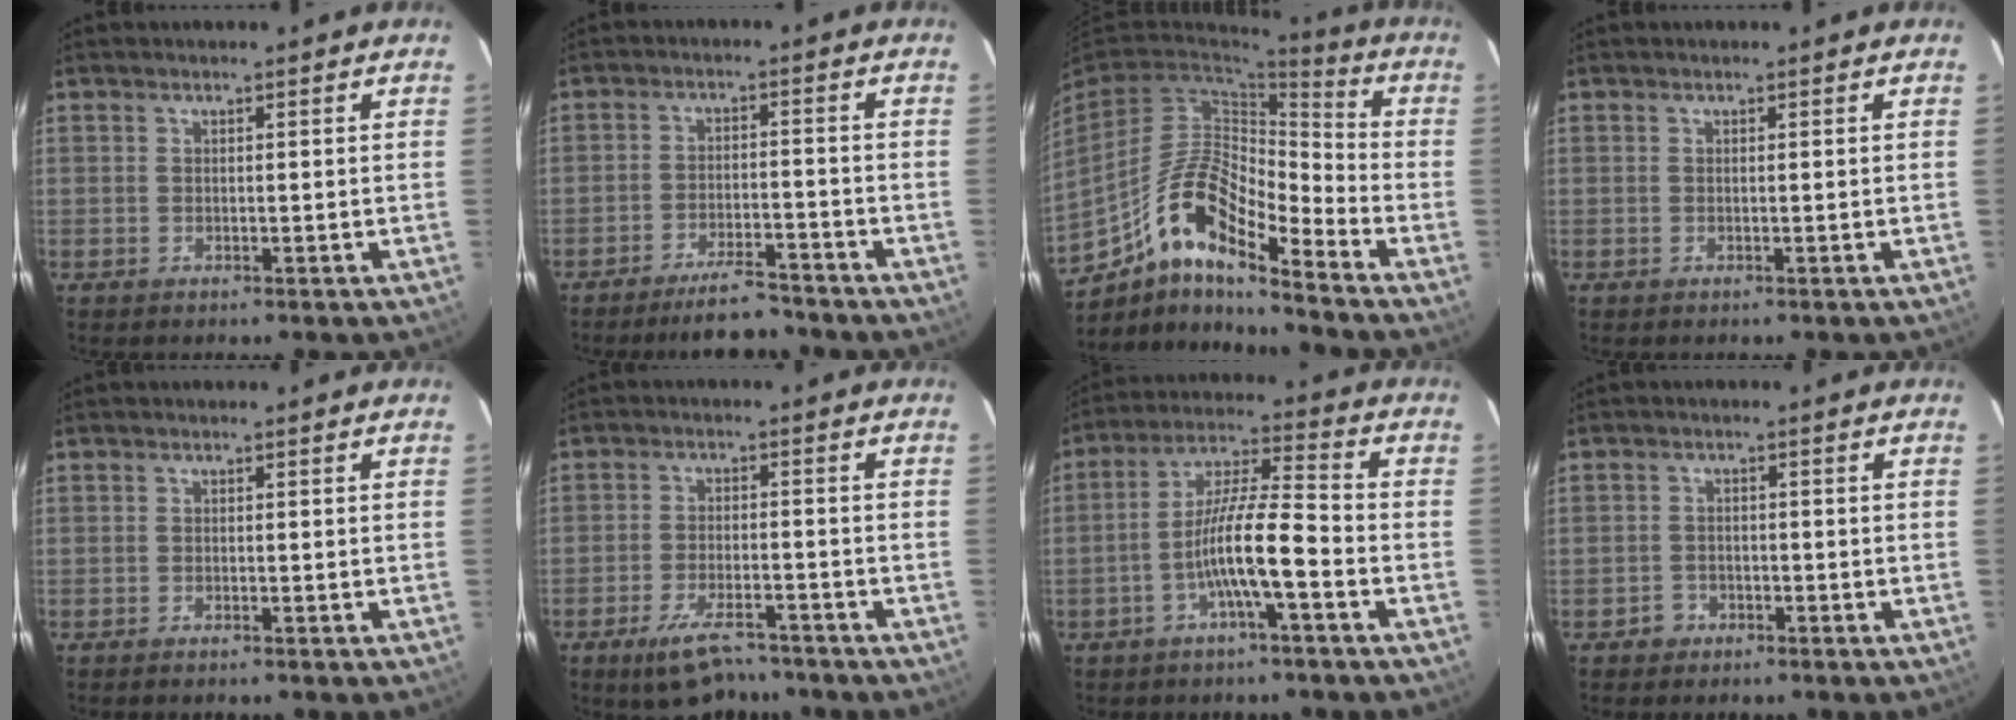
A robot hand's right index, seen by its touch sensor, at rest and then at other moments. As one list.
[{"total": 6.4, "force": [-5.8, 0.8, 2.6], "torque": [-0.042, -0.011, -0.101]}, {"total": 15.0, "force": [-10.3, 3.5, 10.4], "torque": [-0.196, 0.024, -0.186]}, {"total": 0.0}, {"total": 1.0, "force": [-0.9, 0.1, 0.5], "torque": [-0.010, -0.002, -0.010]}, {"total": 7.8, "force": [-5.9, 2.6, 4.3], "torque": [-0.082, -0.008, -0.097]}, {"total": 10.1, "force": [-3.6, 0.8, 9.4], "torque": [-0.178, 0.016, -0.066]}, {"total": 2.3, "force": [-1.3, 1.9, 0.0], "torque": [0.001, 0.010, -0.026]}]